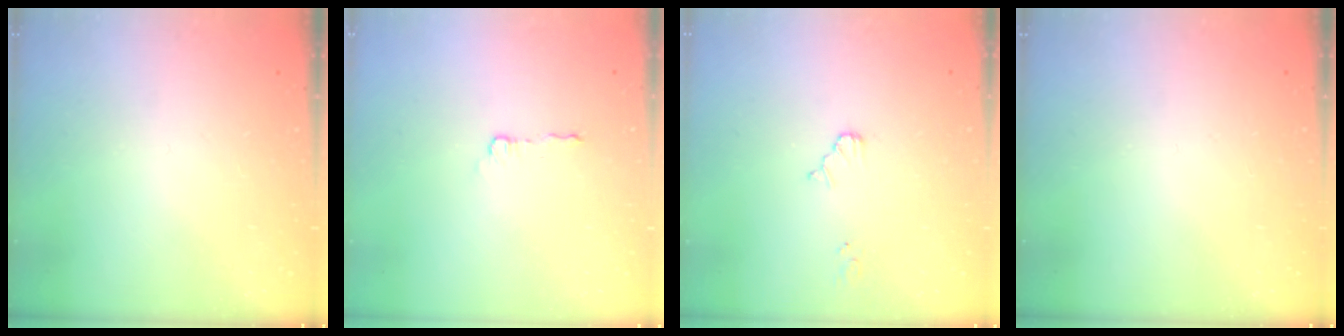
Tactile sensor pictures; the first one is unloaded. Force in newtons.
{"total": 3.8, "press": 3.8, "slide": 0.5}
{"total": 2.9, "press": 2.8, "slide": 0.4}
{"total": 0.0}